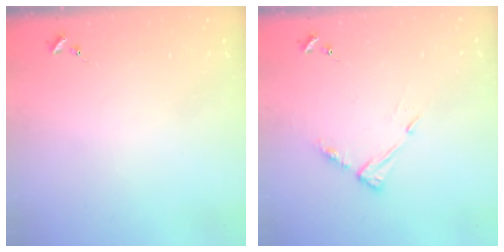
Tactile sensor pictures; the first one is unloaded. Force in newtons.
{"total": 6.8, "press": 6.8, "slide": 0.5}